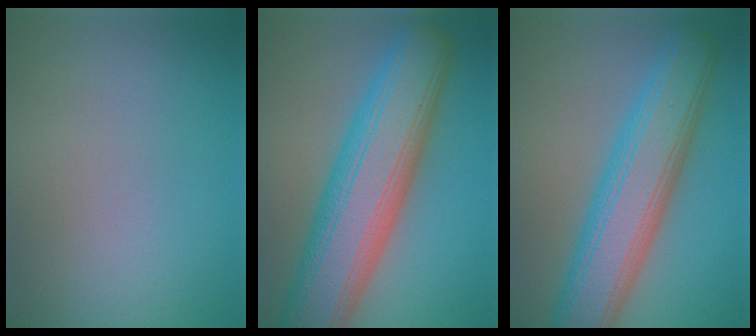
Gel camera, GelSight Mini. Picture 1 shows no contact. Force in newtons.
{"total": 11.5, "press": 11.5, "slide": 0.3}
{"total": 8.6, "press": 8.6, "slide": 0.1}